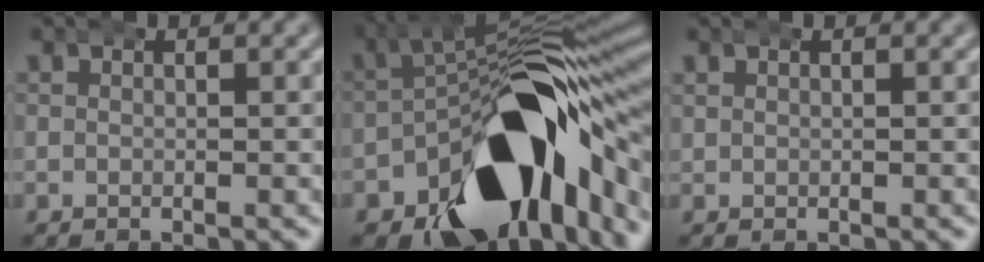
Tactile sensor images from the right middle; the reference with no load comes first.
{"total": 17.9, "force": [-6.6, 8.8, 14.1], "torque": [-0.183, -0.011, -0.087]}
{"total": 0.6, "force": [0.3, 0.4, 0.2], "torque": [-0.013, 0.002, 0.009]}